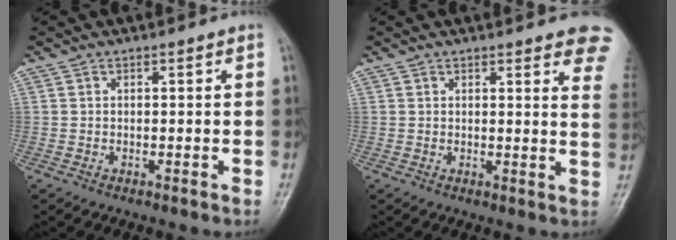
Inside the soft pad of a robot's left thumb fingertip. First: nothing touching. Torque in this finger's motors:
{"motor_torque": [2.84, 1.26, 1.35, -1.43, 0.28]}